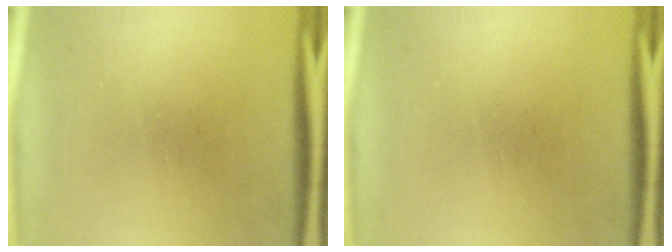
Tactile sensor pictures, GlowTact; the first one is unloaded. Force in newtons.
{"total": 0.0}